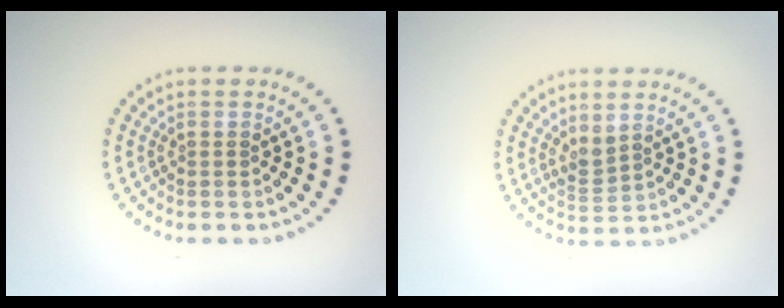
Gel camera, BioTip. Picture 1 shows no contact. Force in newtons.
{"total": 1.5, "press": 1.3, "slide": 0.9}